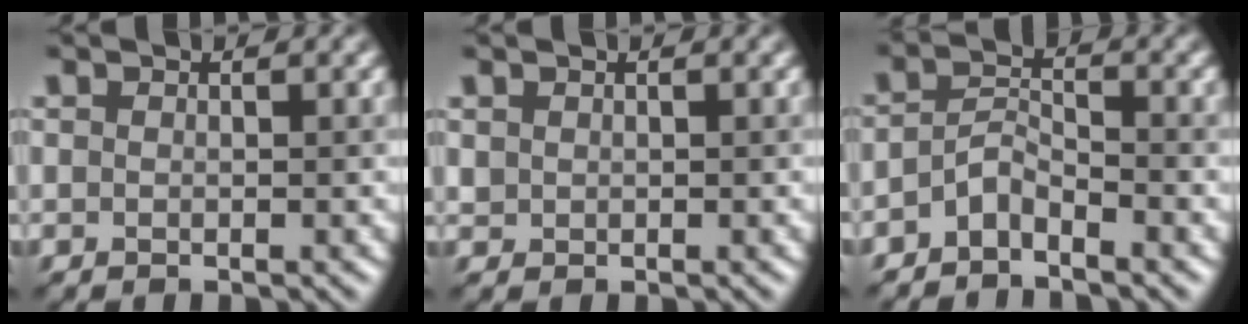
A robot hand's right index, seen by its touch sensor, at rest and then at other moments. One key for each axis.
{"total": 0.8, "fx": 0.6, "fy": 0.5, "fz": -0.3, "tx": 0.013, "ty": 0.005, "tz": 0.012}
{"total": 1.8, "fx": -1.4, "fy": 0.7, "fz": 0.9, "tx": -0.018, "ty": 0.013, "tz": -0.034}